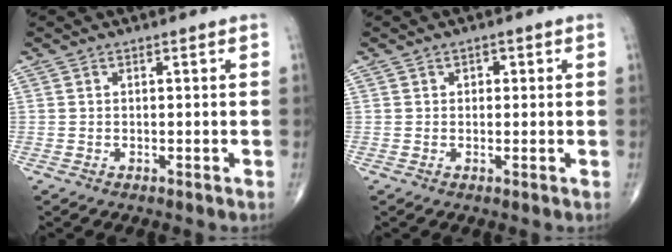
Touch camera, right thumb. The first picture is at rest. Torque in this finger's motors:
{"motor_torque": [-0.05, -0.19, -0.34, -0.23, 0.02]}